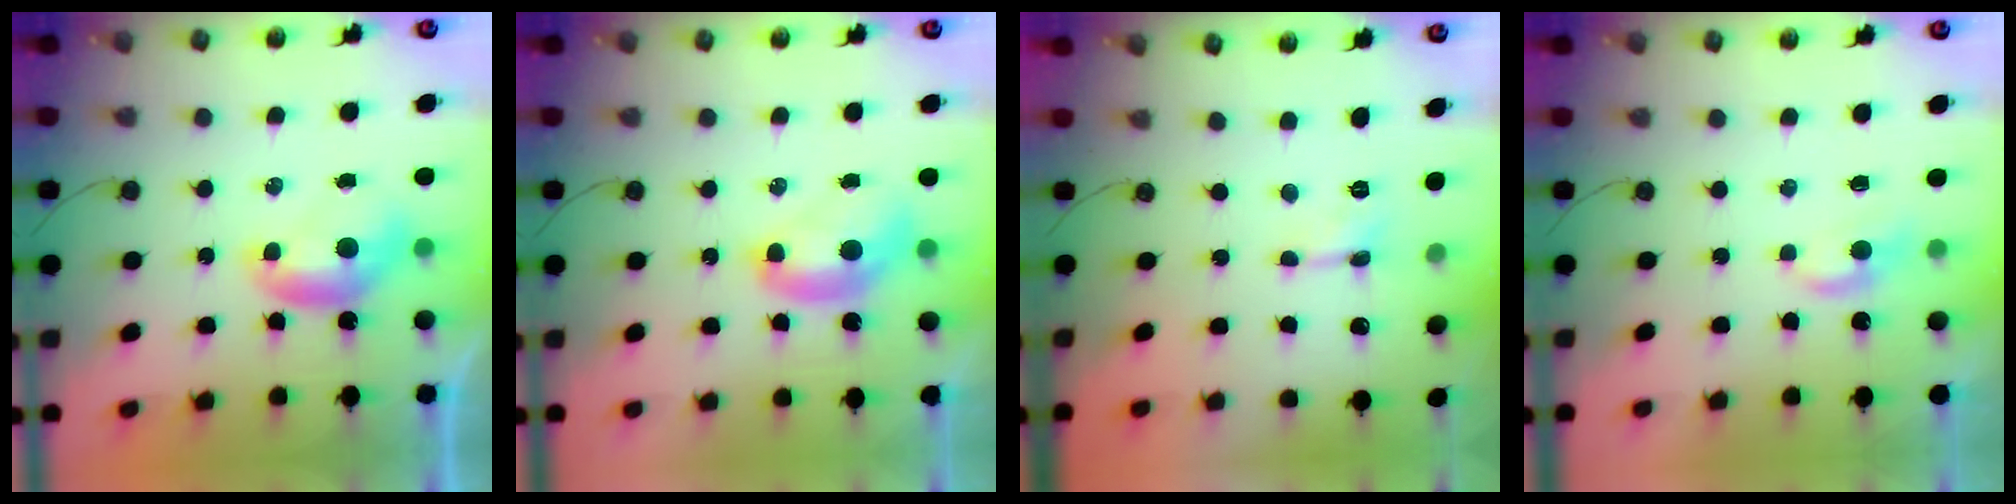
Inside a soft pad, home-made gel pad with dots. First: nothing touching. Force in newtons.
{"total": 2.7, "press": 2.7, "slide": 0.1}
{"total": 1.0, "press": 1.0, "slide": 0.2}
{"total": 1.1, "press": 1.0, "slide": 0.4}